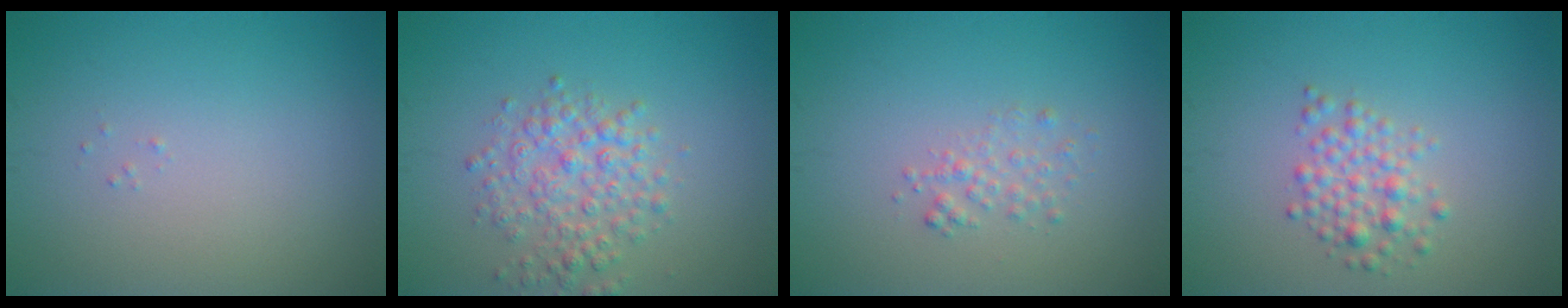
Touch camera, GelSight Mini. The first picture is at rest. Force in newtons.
{"total": 3.7, "press": 3.7, "slide": 0.1}
{"total": 1.4, "press": 1.4, "slide": 0.1}
{"total": 2.5, "press": 2.5, "slide": 0.1}